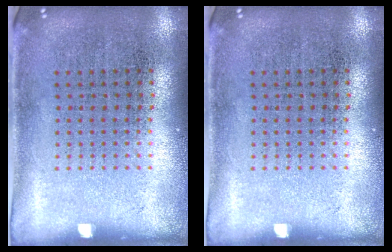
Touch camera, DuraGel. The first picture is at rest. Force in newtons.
{"total": 0.0}